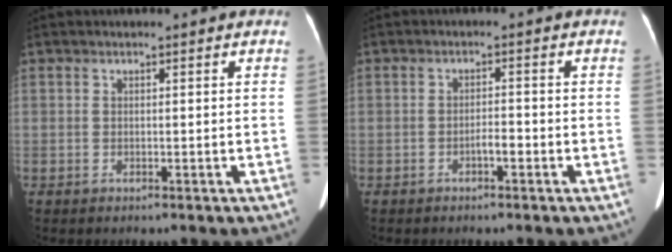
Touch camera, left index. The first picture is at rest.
{"total": 1.8, "force": [-1.0, 0.4, 1.5], "torque": [-0.022, 0.003, -0.018]}